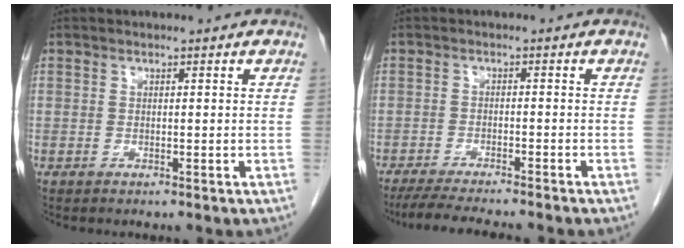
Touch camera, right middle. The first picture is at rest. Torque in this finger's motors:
{"motor_torque": [0.86, -0.77, 0.08, 0.05]}